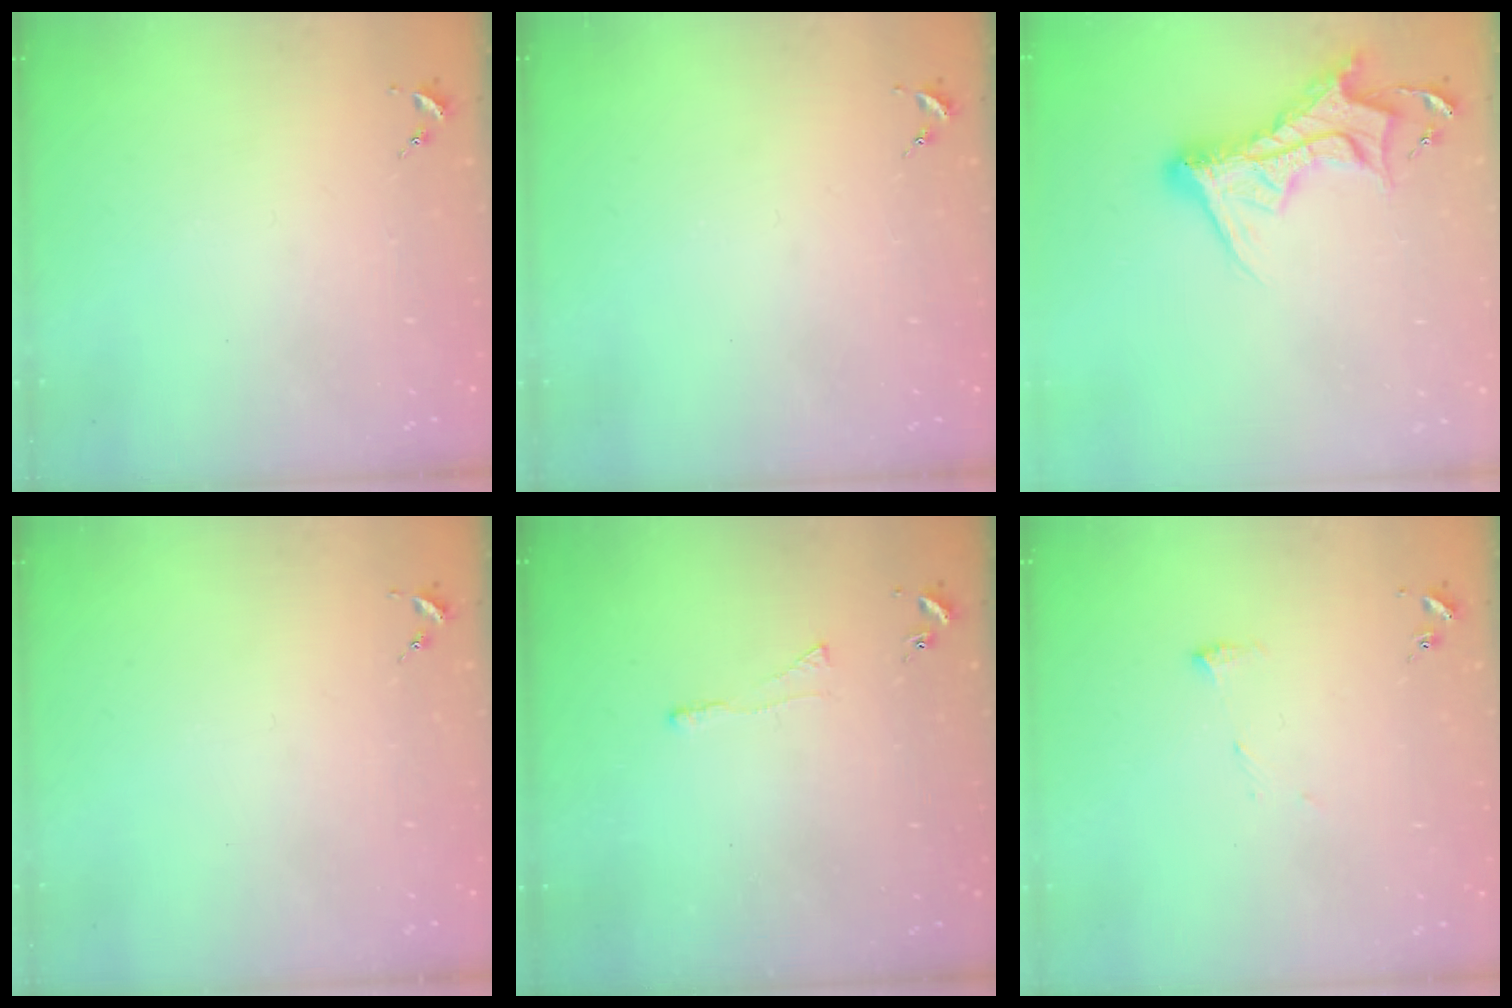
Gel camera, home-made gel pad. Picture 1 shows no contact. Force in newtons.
{"total": 0.0}
{"total": 14.0, "press": 14.0, "slide": 1.2}
{"total": 0.0}
{"total": 2.9, "press": 2.9, "slide": 0.6}
{"total": 6.5, "press": 6.5, "slide": 0.7}